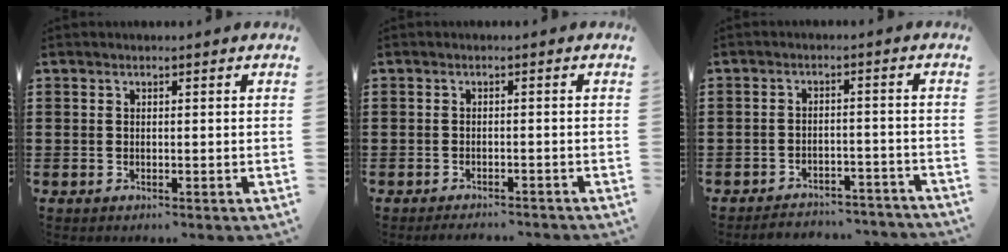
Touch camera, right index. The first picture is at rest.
{"total": 1.5, "force": [-1.4, 0.0, 0.1], "torque": [-0.005, 0.001, -0.028]}
{"total": 3.4, "force": [-3.4, 0.4, 0.2], "torque": [-0.009, 0.003, -0.070]}